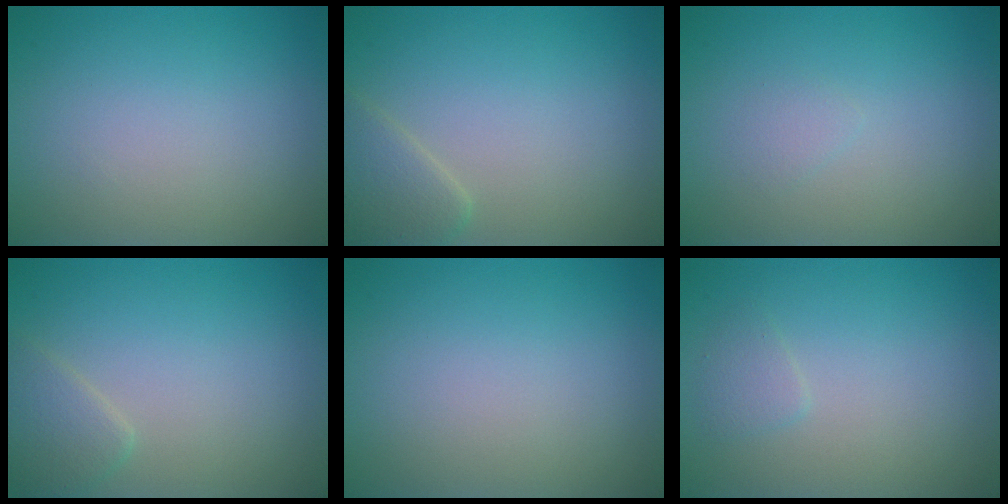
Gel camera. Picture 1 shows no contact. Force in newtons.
{"total": 2.4, "press": 2.4, "slide": 0.1}
{"total": 0.7, "press": 0.7, "slide": 0.1}
{"total": 1.9, "press": 1.9, "slide": 0.1}
{"total": 0.0}
{"total": 1.0, "press": 1.0, "slide": 0.1}